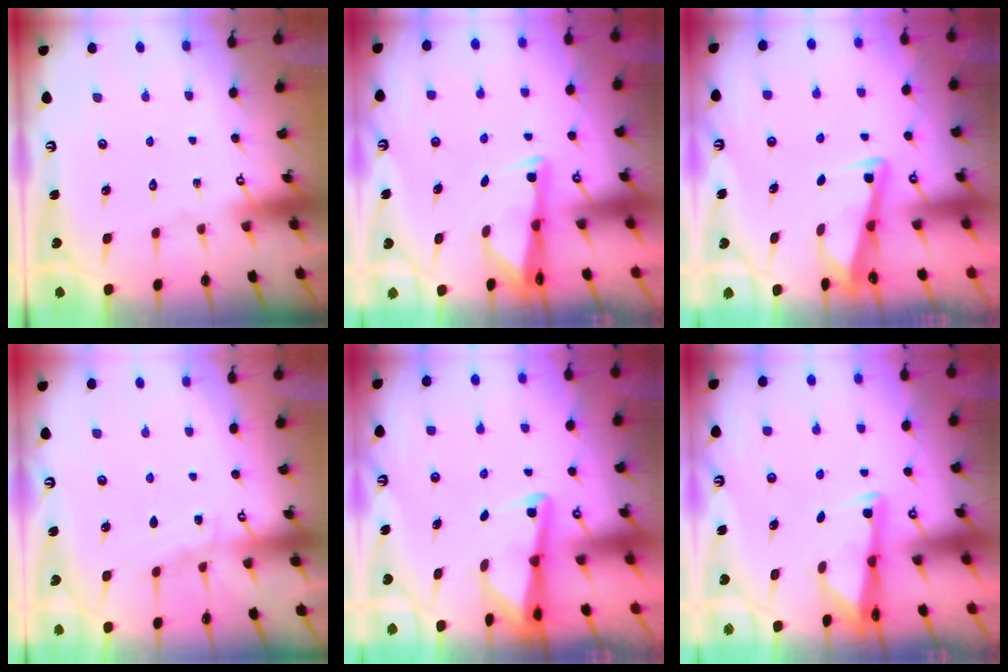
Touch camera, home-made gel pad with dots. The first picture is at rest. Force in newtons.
{"total": 2.7, "press": 2.7, "slide": 0.4}
{"total": 3.4, "press": 3.4, "slide": 0.3}
{"total": 5.4, "press": 5.4, "slide": 0.6}
{"total": 2.9, "press": 2.9, "slide": 0.2}
{"total": 2.9, "press": 2.9, "slide": 0.4}